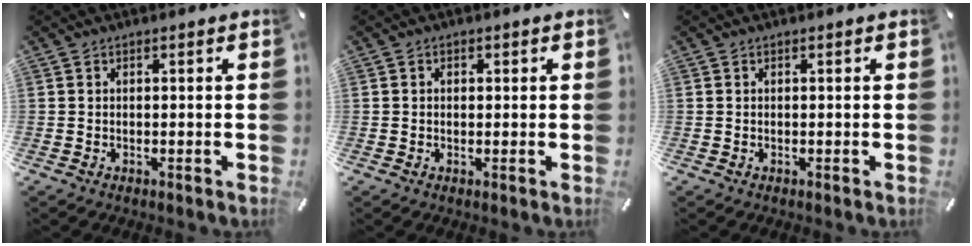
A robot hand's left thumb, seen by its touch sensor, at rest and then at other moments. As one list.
[{"total": 1.1, "force": [0.1, 1.0, 0.4], "torque": [-0.001, 0.003, -0.003]}, {"total": 0.0}]